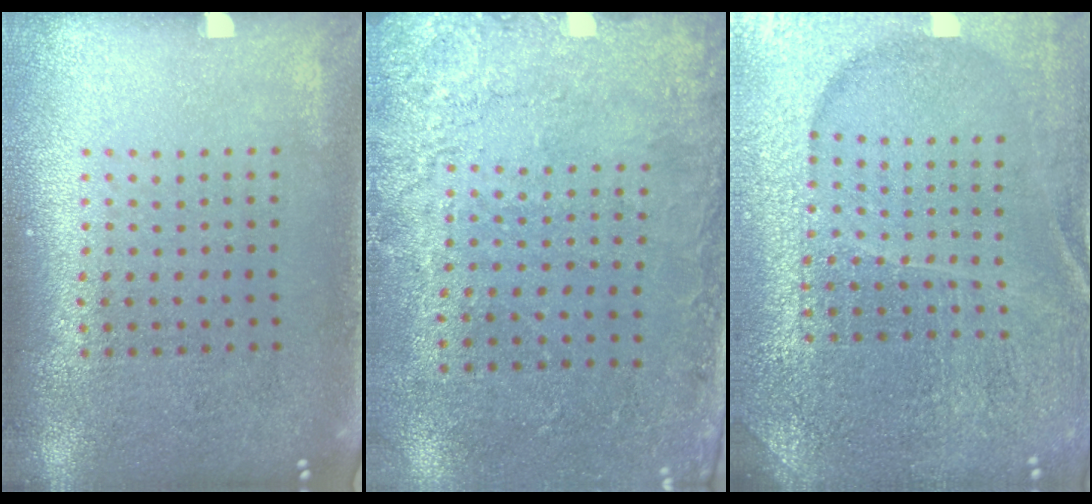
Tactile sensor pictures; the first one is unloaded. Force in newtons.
{"total": 2.7, "press": 2.2, "slide": 1.5}
{"total": 4.9, "press": 4.5, "slide": 1.9}